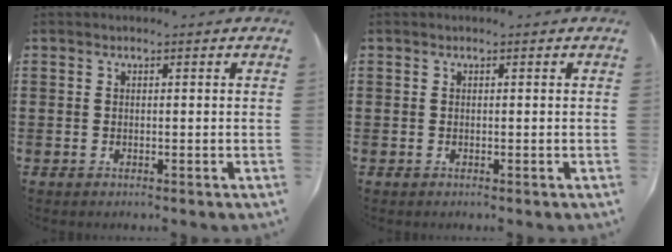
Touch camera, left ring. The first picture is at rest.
{"total": 0.0}